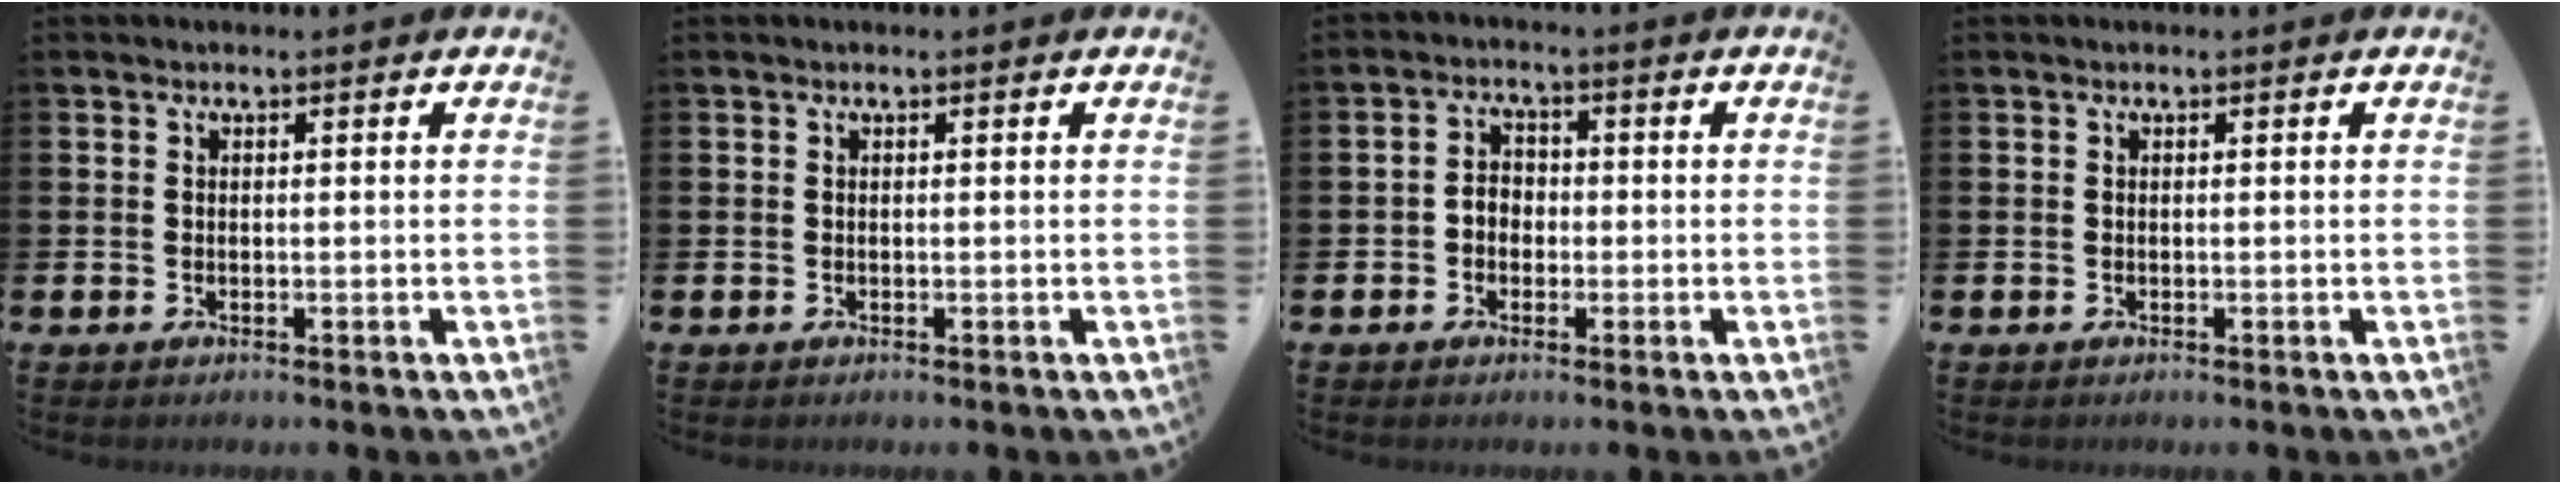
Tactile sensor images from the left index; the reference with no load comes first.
{"total": 0.0}
{"total": 2.5, "force": [-0.9, 2.1, 1.1], "torque": [-0.022, 0.008, -0.022]}
{"total": 0.0}